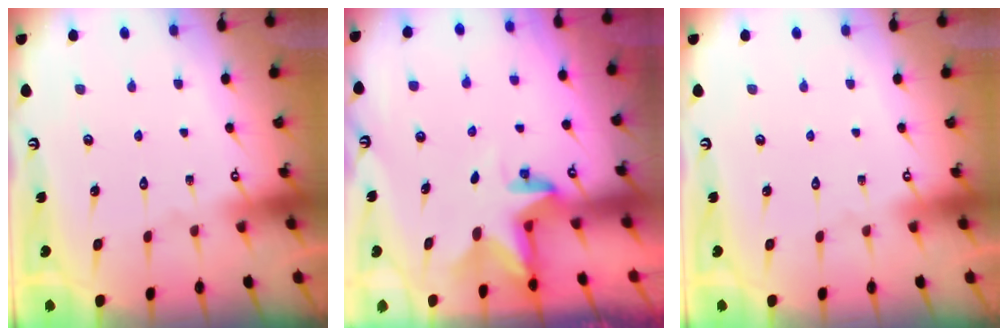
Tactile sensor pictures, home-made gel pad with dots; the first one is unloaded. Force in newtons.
{"total": 2.8, "press": 2.8, "slide": 0.2}
{"total": 0.0}